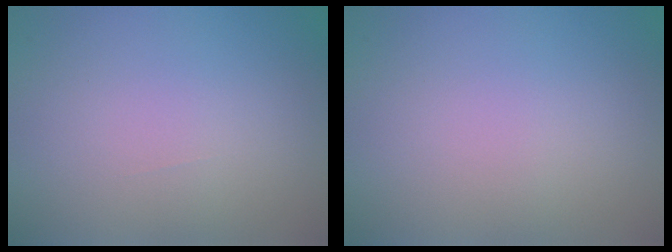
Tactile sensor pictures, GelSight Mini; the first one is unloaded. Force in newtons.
{"total": 0.0}